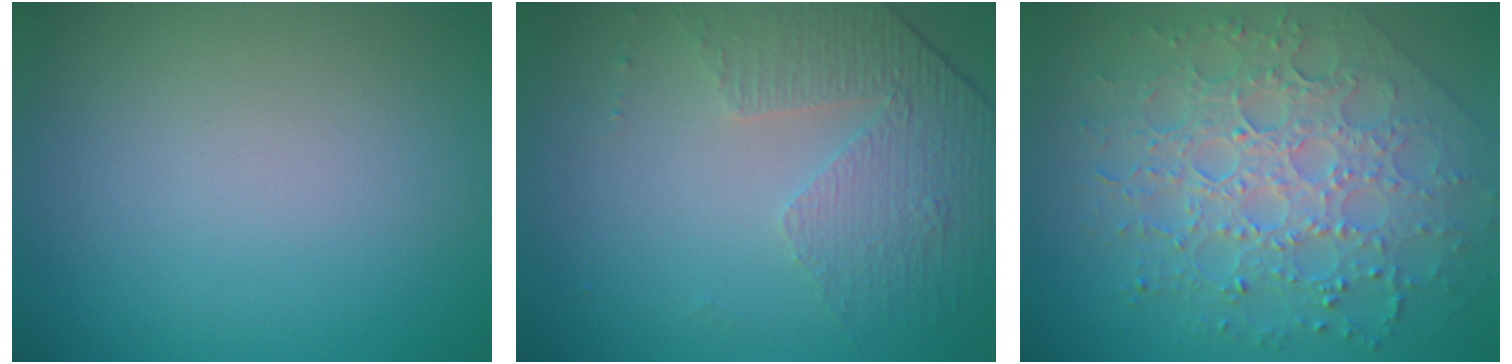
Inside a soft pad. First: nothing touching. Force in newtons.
{"total": 4.7, "press": 3.1, "slide": 3.5}
{"total": 8.0, "press": 5.7, "slide": 5.6}